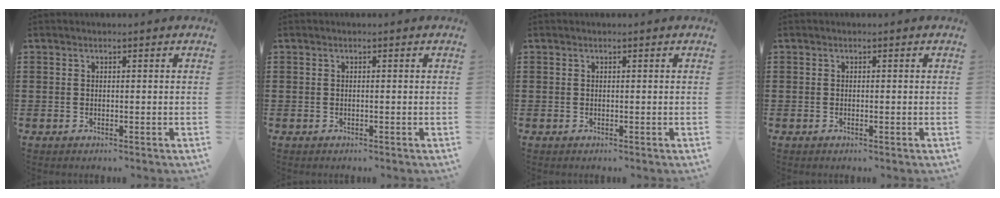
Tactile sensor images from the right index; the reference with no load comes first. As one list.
[{"total": 0.0}, {"total": 0.0}, {"total": 0.0}]